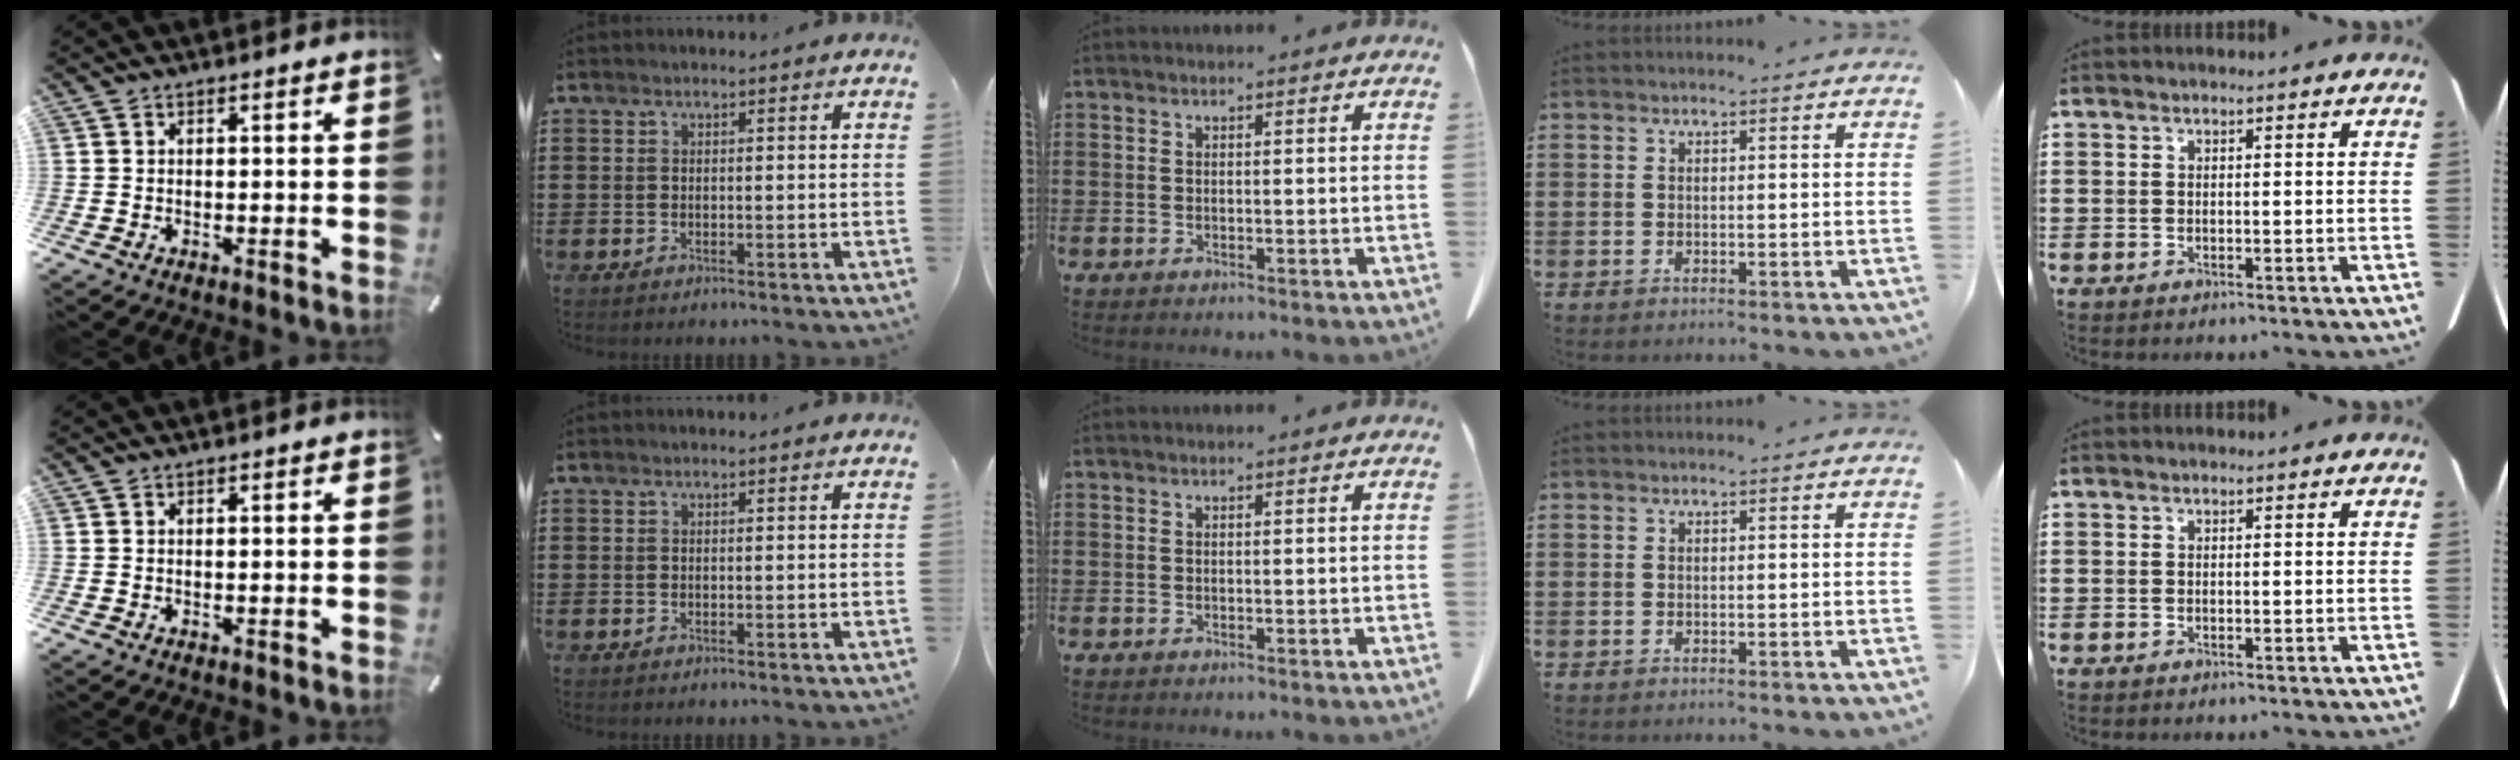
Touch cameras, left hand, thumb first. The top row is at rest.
{}